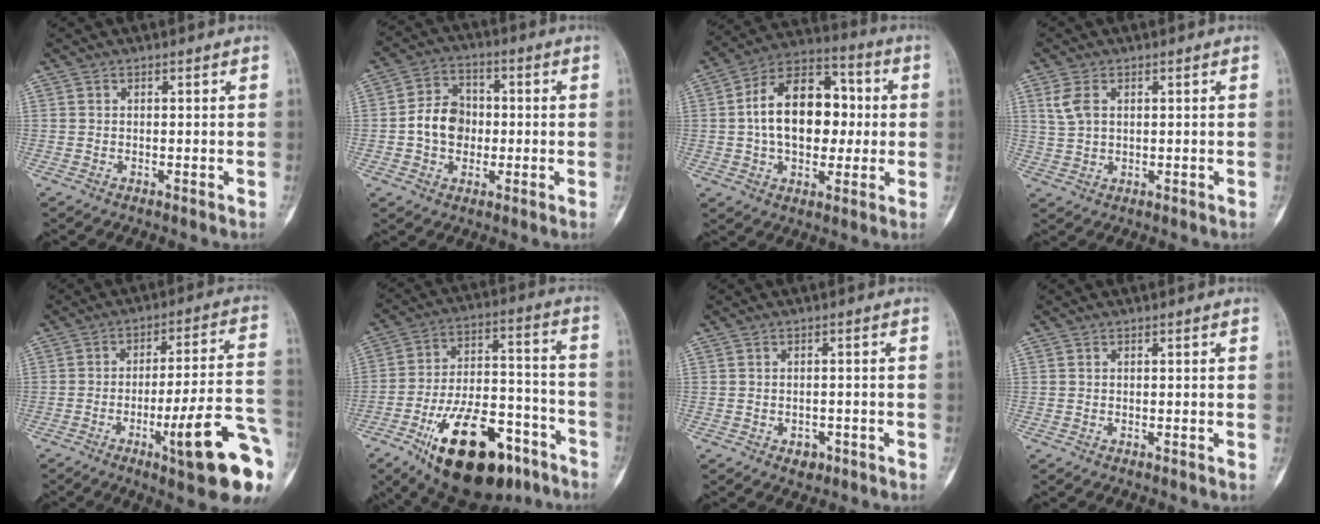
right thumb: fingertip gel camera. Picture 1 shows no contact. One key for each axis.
{"total": 8.8, "fx": -0.7, "fy": 7.1, "fz": 5.2, "tx": -0.063, "ty": 0.022, "tz": -0.021}
{"total": 18.0, "fx": 1.0, "fy": 11.7, "fz": 13.7, "tx": -0.185, "ty": 0.028, "tz": 0.009}
{"total": 4.4, "fx": 1.6, "fy": 2.7, "fz": 3.1, "tx": -0.063, "ty": -0.002, "tz": 0.037}
{"total": 18.1, "fx": -7.2, "fy": 2.6, "fz": 16.5, "tx": -0.199, "ty": 0.027, "tz": -0.098}
{"total": 24.7, "fx": -13.8, "fy": 11.4, "fz": 17.0, "tx": -0.263, "ty": 0.073, "tz": -0.217}
{"total": 2.4, "fx": -1.2, "fy": 1.7, "fz": 1.1, "tx": -0.002, "ty": 0.007, "tz": -0.010}
{"total": 0.0}